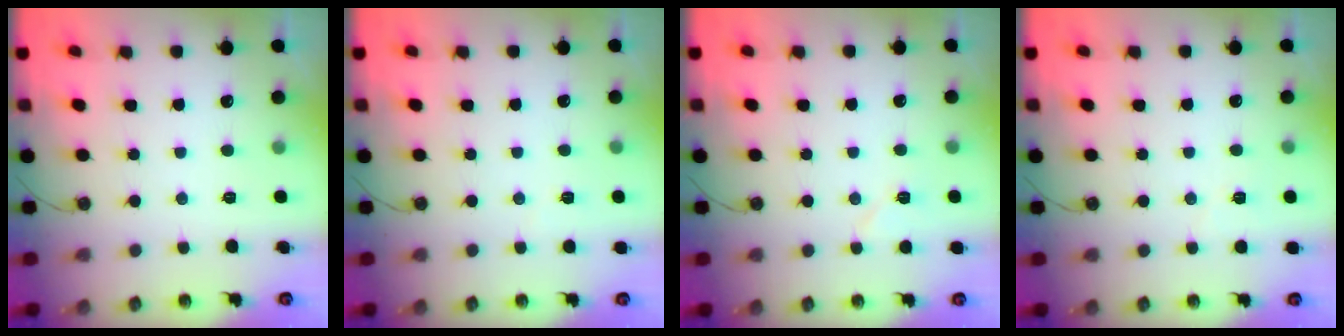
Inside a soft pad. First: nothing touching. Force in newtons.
{"total": 1.8, "press": 1.7, "slide": 0.6}
{"total": 5.7, "press": 5.3, "slide": 2.0}
{"total": 5.0, "press": 4.2, "slide": 2.6}